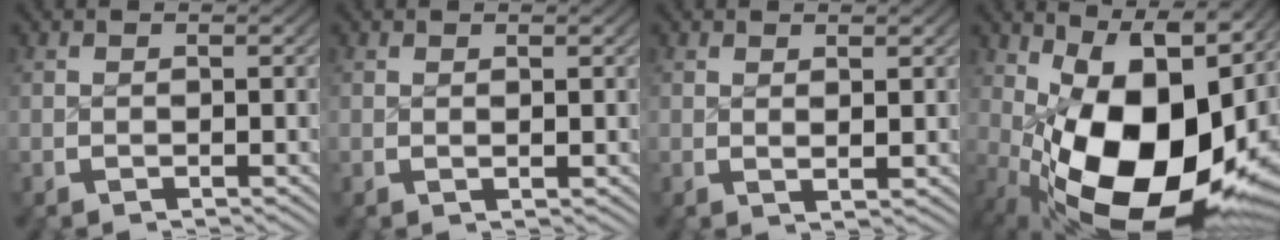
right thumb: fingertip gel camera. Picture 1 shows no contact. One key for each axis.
{"total": 0.5, "fx": 0.4, "fy": 0.1, "fz": 0.3, "tx": -0.003, "ty": -0.002, "tz": 0.009}
{"total": 1.1, "fx": 0.8, "fy": 0.1, "fz": 0.8, "tx": -0.011, "ty": -0.004, "tz": 0.017}
{"total": 20.2, "fx": -1.6, "fy": 11.5, "fz": 16.6, "tx": -0.279, "ty": -0.076, "tz": 0.020}